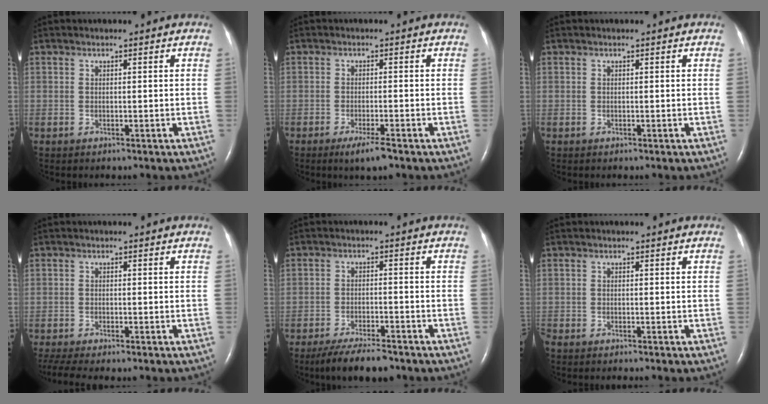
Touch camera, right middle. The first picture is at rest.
{"total": 3.6, "force": [-2.4, 0.1, 2.7], "torque": [-0.054, -0.010, -0.041]}
{"total": 0.0}
{"total": 6.1, "force": [-5.1, 0.6, 3.2], "torque": [-0.059, -0.010, -0.085]}
{"total": 7.9, "force": [-6.5, 1.6, 4.1], "torque": [-0.070, -0.018, -0.108]}
{"total": 1.4, "force": [-1.3, -0.1, 0.5], "torque": [-0.011, -0.002, -0.022]}